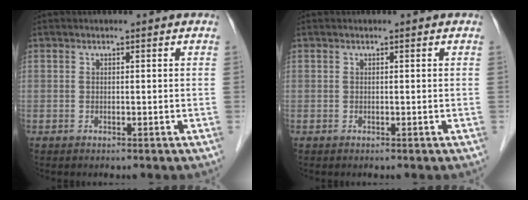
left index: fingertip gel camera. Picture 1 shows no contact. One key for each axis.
{"total": 0.0}